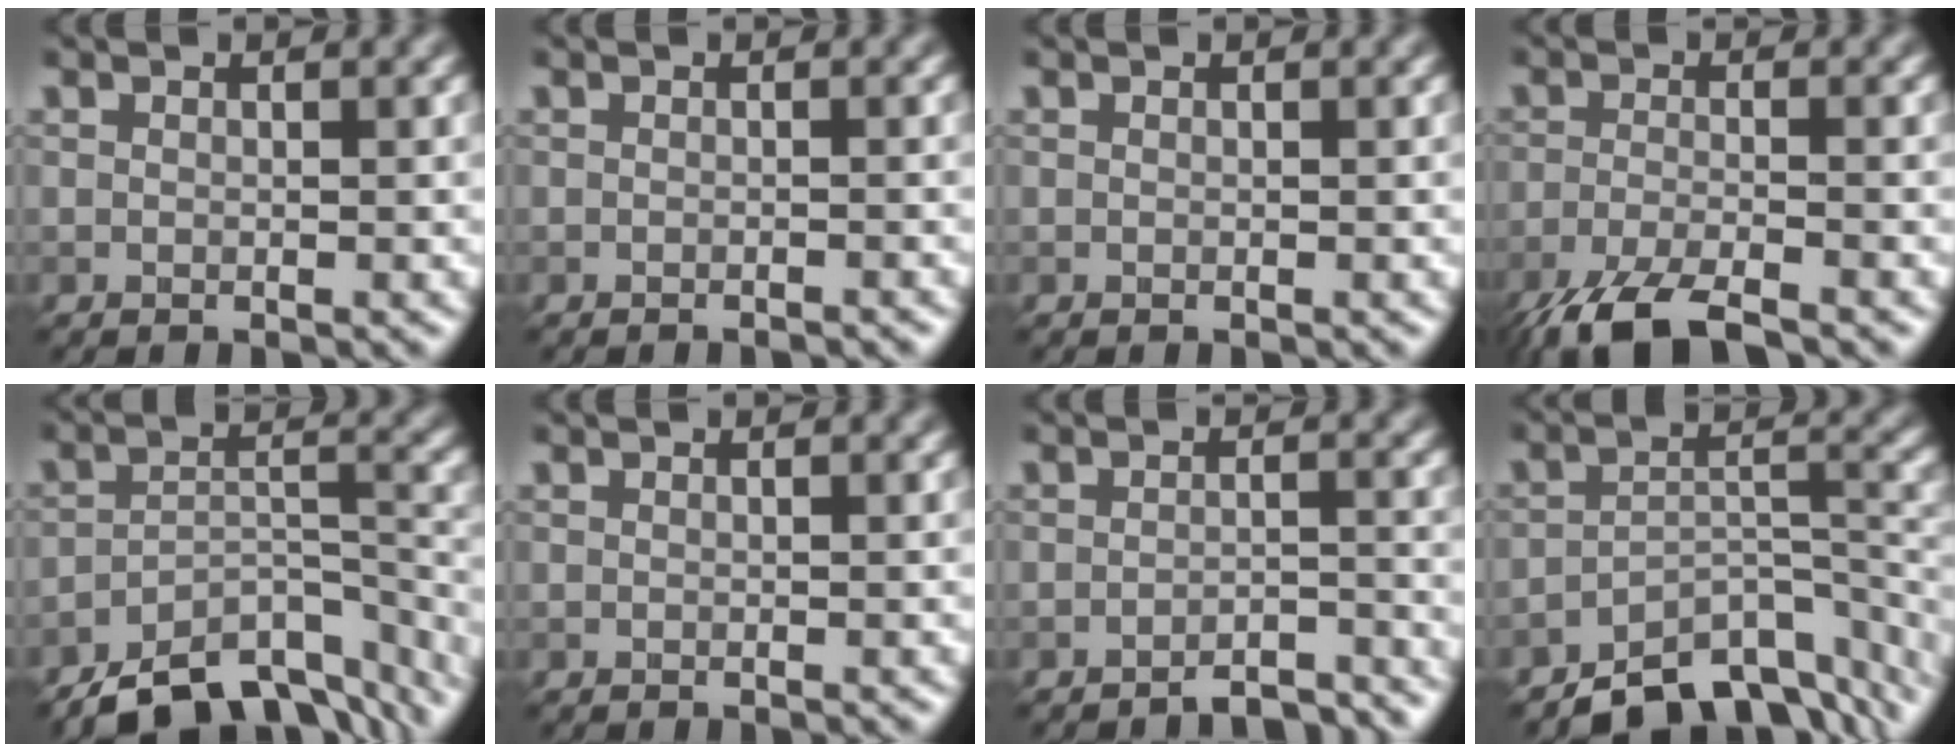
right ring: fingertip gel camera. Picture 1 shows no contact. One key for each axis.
{"total": 0.8, "fx": -0.8, "fy": 0.0, "fz": 0.0, "tx": 0.003, "ty": 0.003, "tz": -0.010}
{"total": 0.0}
{"total": 6.6, "fx": -5.2, "fy": 1.1, "fz": 3.9, "tx": -0.085, "ty": -0.015, "tz": -0.106}
{"total": 9.0, "fx": -7.6, "fy": 3.0, "fz": 3.8, "tx": -0.060, "ty": -0.010, "tz": -0.117}
{"total": 0.0}
{"total": 3.5, "fx": -3.5, "fy": 0.3, "fz": 0.6, "tx": -0.007, "ty": 0.008, "tz": -0.049}
{"total": 7.8, "fx": -6.4, "fy": 2.8, "fz": 3.4, "tx": -0.044, "ty": -0.016, "tz": -0.102}